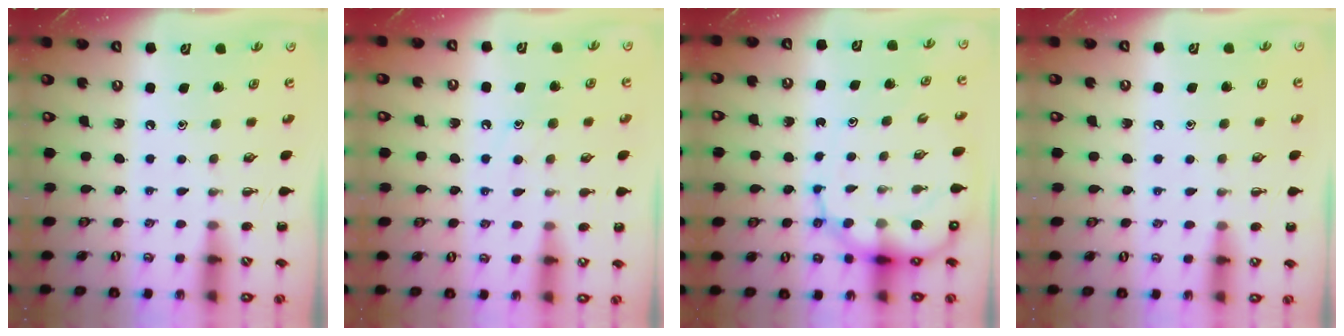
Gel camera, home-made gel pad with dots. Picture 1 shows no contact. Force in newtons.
{"total": 7.4, "press": 7.3, "slide": 1.3}
{"total": 10.3, "press": 9.9, "slide": 2.8}
{"total": 7.0, "press": 6.6, "slide": 2.4}